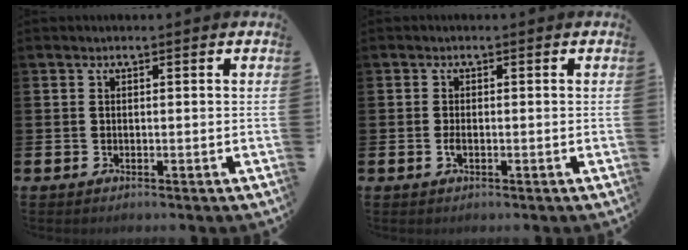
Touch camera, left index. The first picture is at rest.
{"total": 1.2, "force": [-0.4, 0.5, 1.0], "torque": [-0.014, -0.001, -0.010]}